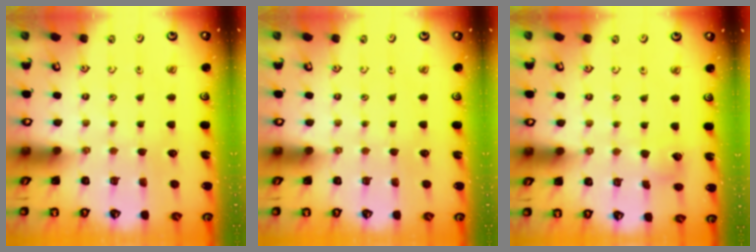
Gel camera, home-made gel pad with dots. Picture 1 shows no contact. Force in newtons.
{"total": 0.0}
{"total": 5.0, "press": 5.0, "slide": 0.6}